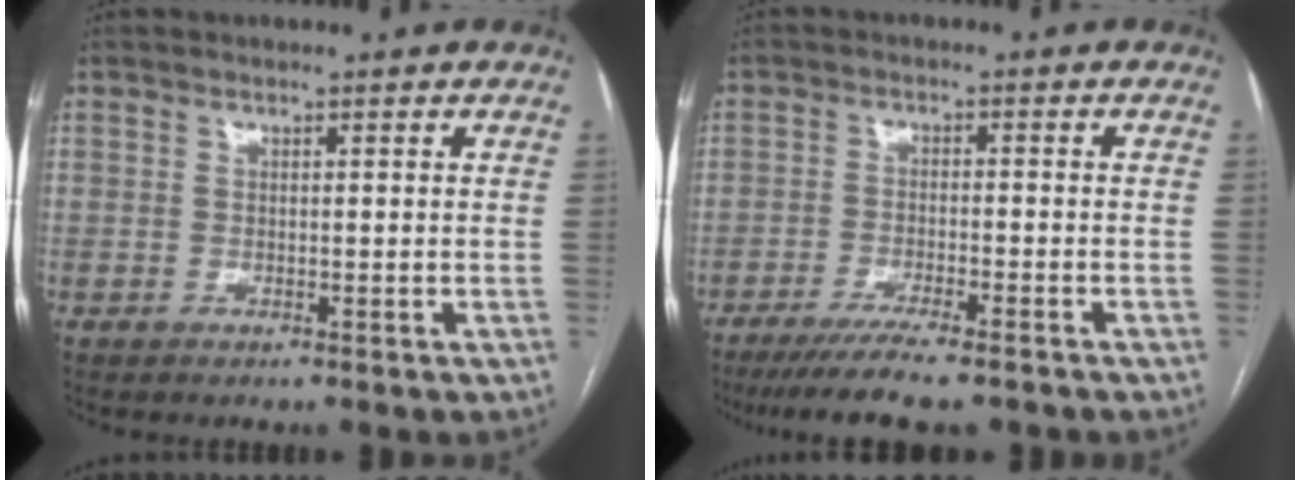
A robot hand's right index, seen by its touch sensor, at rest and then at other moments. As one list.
[{"total": 9.3, "force": [-7.5, 0.7, 5.4], "torque": [-0.081, -0.021, -0.118]}]